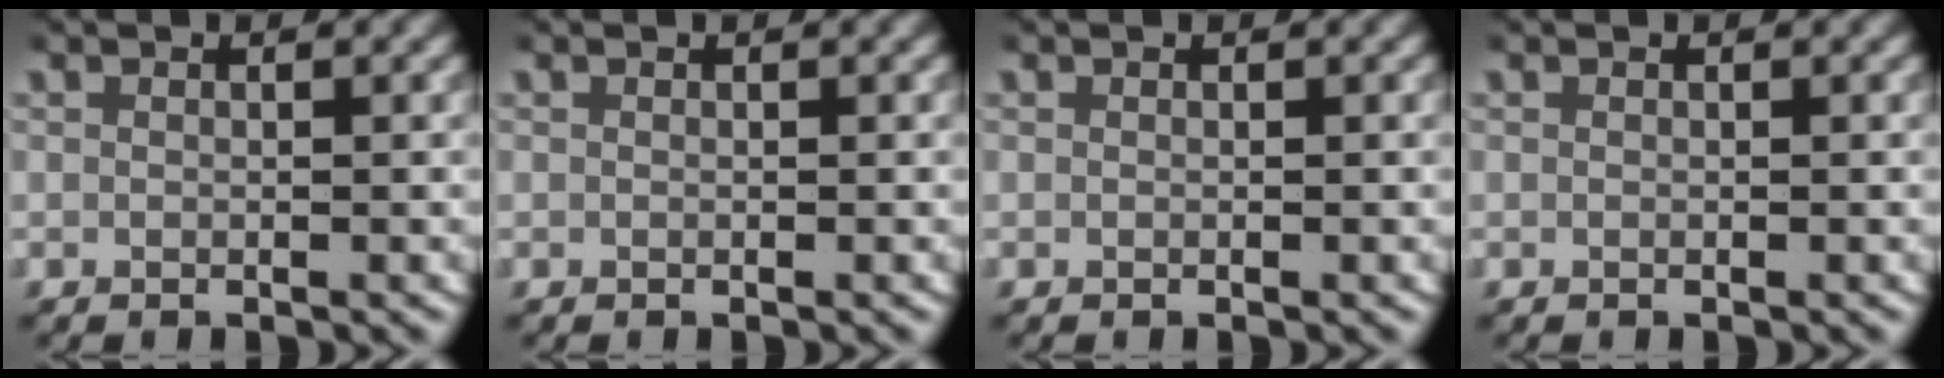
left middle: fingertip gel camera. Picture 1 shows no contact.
{"total": 0.0}
{"total": 0.0}
{"total": 0.0}